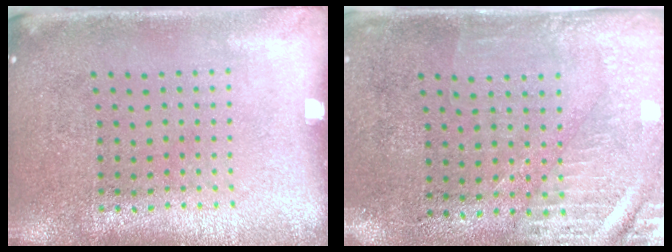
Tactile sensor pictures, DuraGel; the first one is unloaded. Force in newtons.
{"total": 3.0, "press": 2.5, "slide": 1.6}